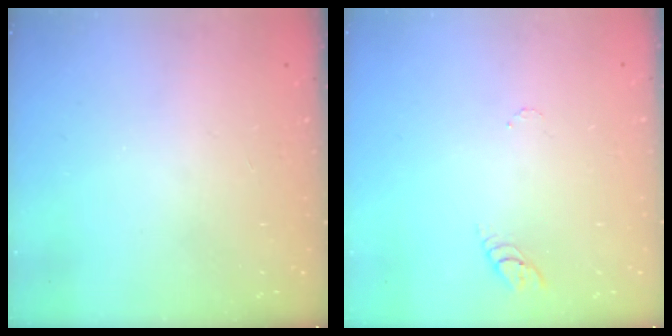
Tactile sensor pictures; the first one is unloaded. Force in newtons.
{"total": 3.3, "press": 3.3, "slide": 0.3}